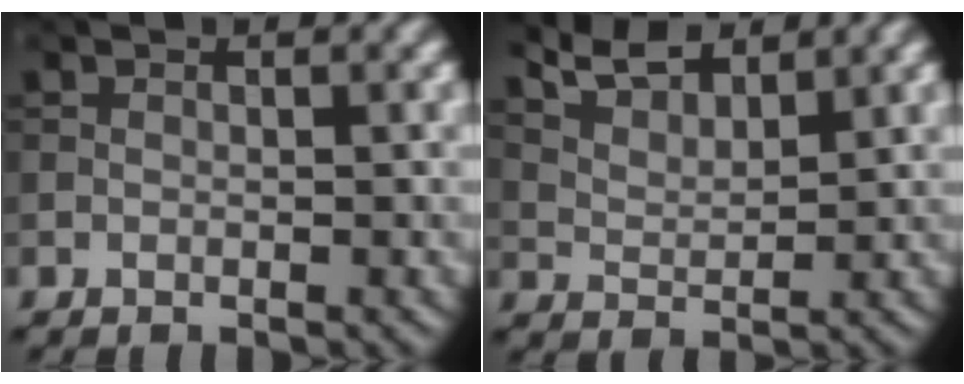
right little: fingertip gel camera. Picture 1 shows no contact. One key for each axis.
{"total": 4.3, "fx": 3.6, "fy": 1.2, "fz": 1.9, "tx": -0.047, "ty": 0.006, "tz": 0.068}